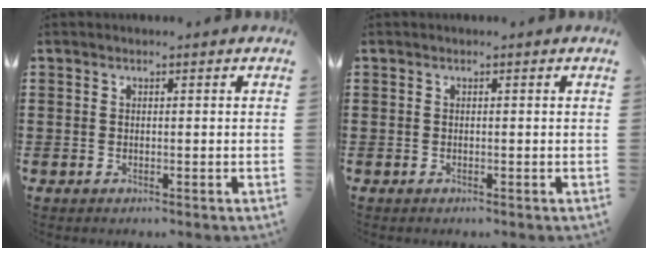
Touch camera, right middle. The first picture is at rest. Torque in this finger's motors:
{"motor_torque": [-0.06, -0.13, -0.02, 0.01]}